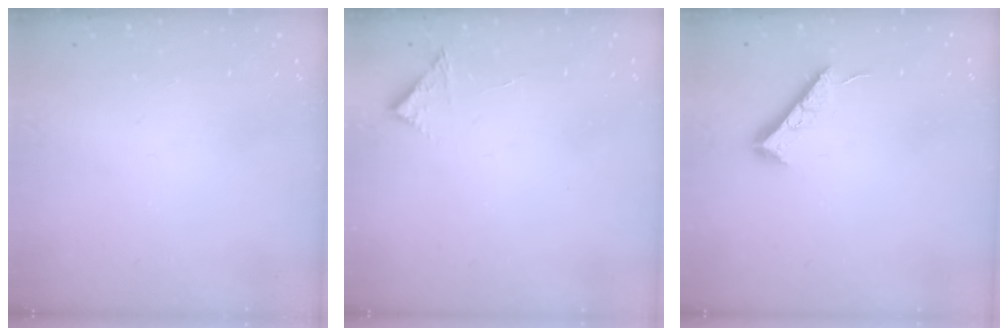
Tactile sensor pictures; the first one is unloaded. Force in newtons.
{"total": 3.6, "press": 3.6, "slide": 0.1}
{"total": 7.3, "press": 7.3, "slide": 0.6}